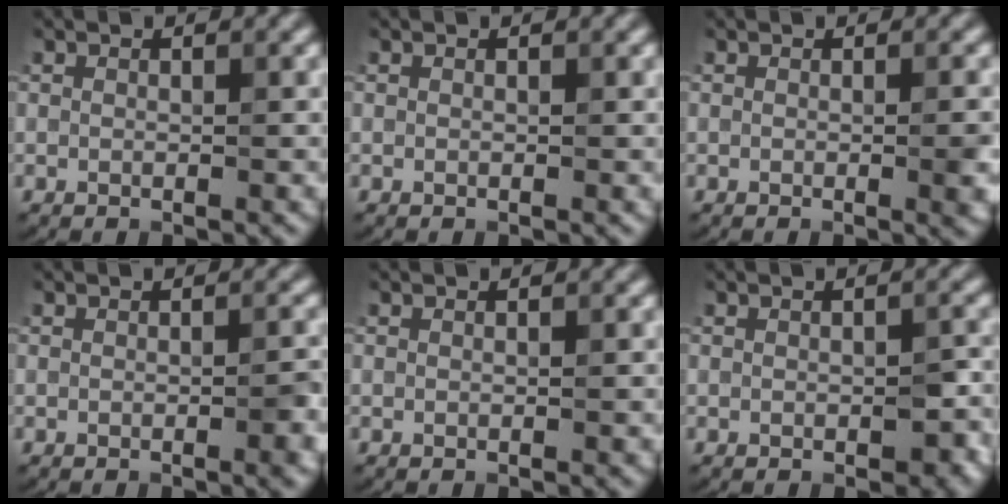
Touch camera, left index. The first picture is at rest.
{"total": 0.0}
{"total": 1.9, "force": [-0.2, 0.4, 1.8], "torque": [-0.021, -0.001, -0.003]}
{"total": 1.8, "force": [-0.5, 0.2, 1.7], "torque": [-0.021, 0.001, -0.007]}
{"total": 0.0}
{"total": 2.3, "force": [-0.6, 1.2, 1.9], "torque": [-0.027, -0.004, -0.003]}